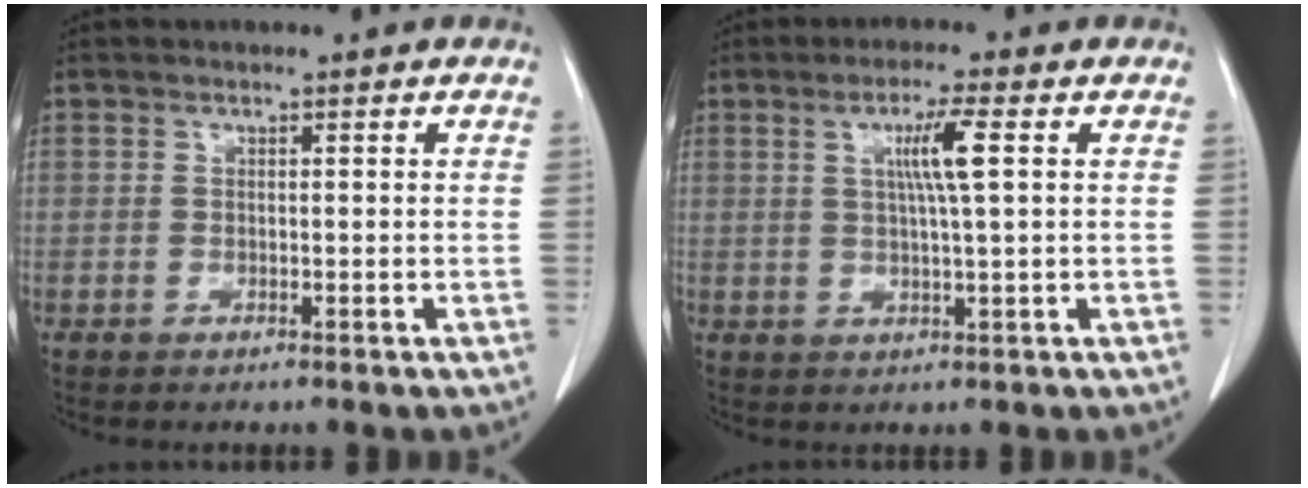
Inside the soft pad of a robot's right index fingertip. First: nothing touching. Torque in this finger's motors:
{"motor_torque": [0.63, 0.13, 0.31, 0.09]}